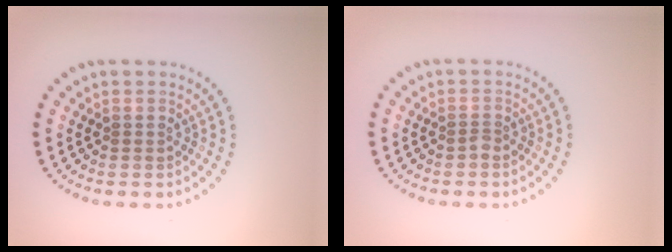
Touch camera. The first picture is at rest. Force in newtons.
{"total": 0.6, "press": 0.5, "slide": 0.4}